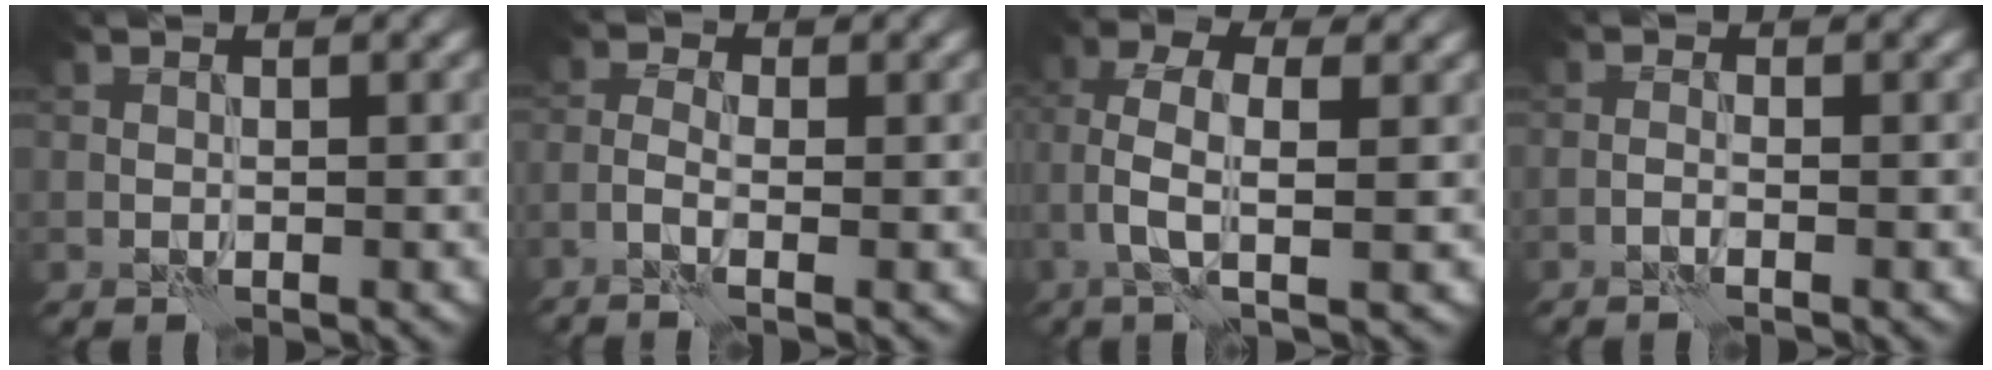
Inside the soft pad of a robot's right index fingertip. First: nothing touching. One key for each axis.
{"total": 2.7, "fx": -1.3, "fy": 0.9, "fz": 2.3, "tx": -0.058, "ty": -0.002, "tz": -0.029}
{"total": 4.9, "fx": 0.1, "fy": 1.6, "fz": 4.7, "tx": -0.097, "ty": 0.012, "tz": -0.007}
{"total": 1.3, "fx": -0.9, "fy": 0.1, "fz": 0.9, "tx": -0.021, "ty": 0.004, "tz": -0.022}